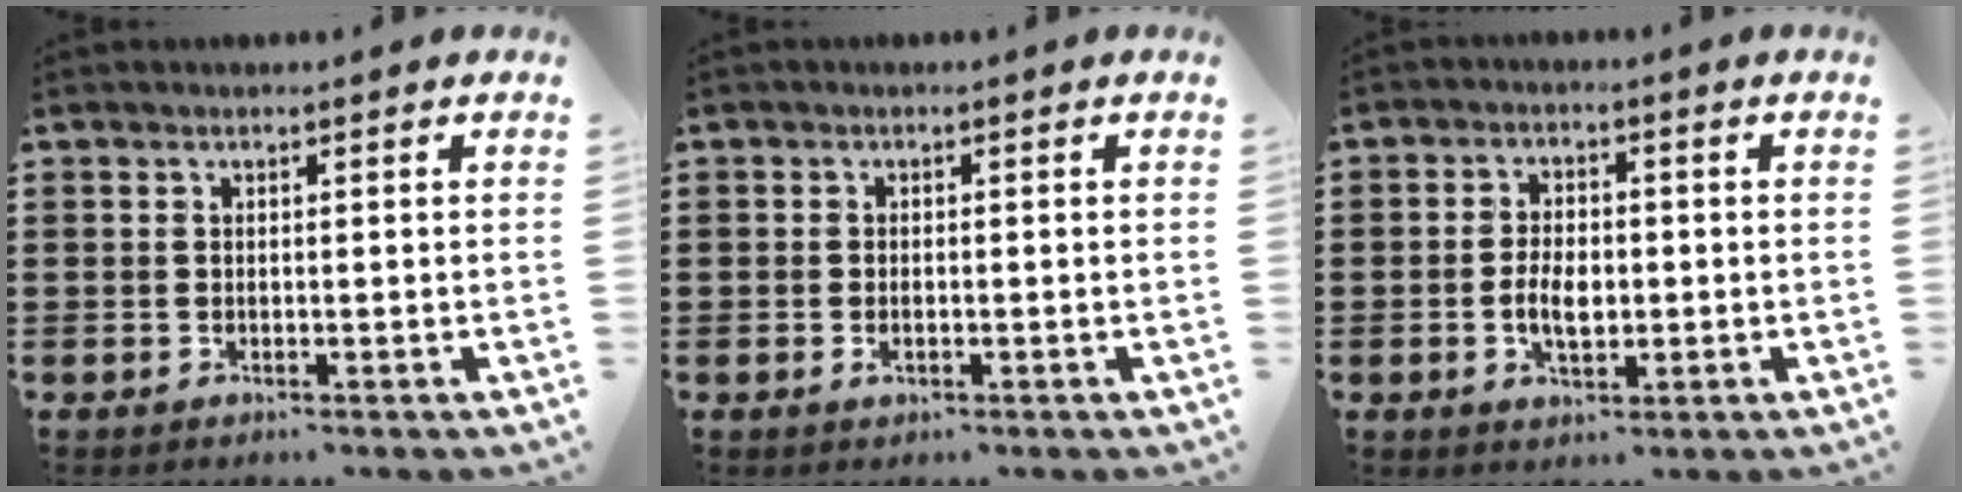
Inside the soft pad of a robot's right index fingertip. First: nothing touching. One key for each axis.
{"total": 1.1, "fx": -0.4, "fy": 0.6, "fz": 0.9, "tx": -0.026, "ty": -0.004, "tz": -0.009}
{"total": 4.9, "fx": -0.8, "fy": 2.6, "fz": 4.0, "tx": -0.073, "ty": 0.001, "tz": -0.017}